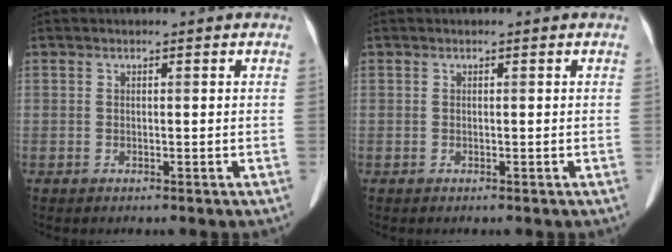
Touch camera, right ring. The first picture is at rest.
{"total": 0.0}